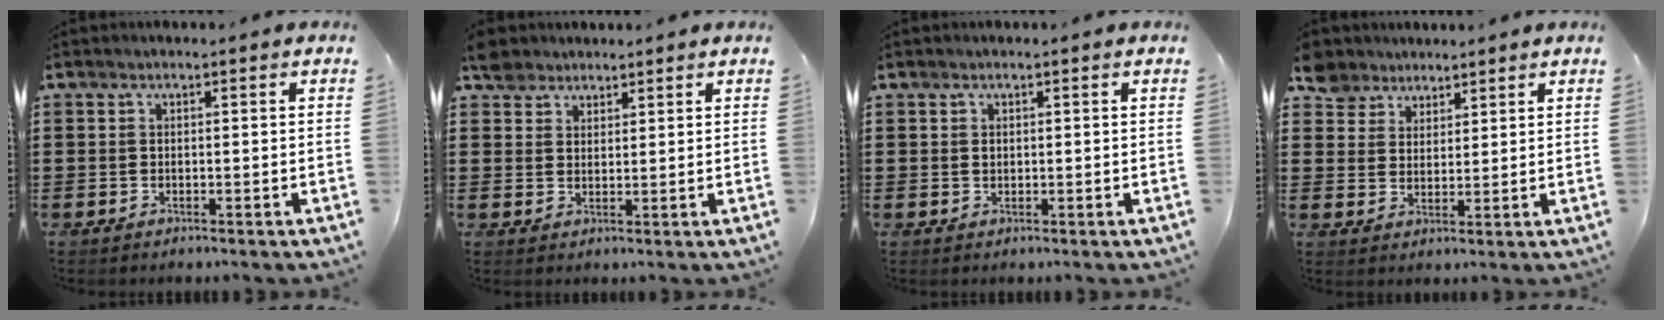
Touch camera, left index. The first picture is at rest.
{"total": 3.4, "force": [2.9, 1.9, 0.3], "torque": [-0.011, 0.006, 0.054]}
{"total": 0.7, "force": [0.2, 0.4, 0.4], "torque": [-0.010, 0.002, 0.004]}
{"total": 4.4, "force": [3.7, 2.4, 0.0], "torque": [-0.021, -0.002, 0.070]}